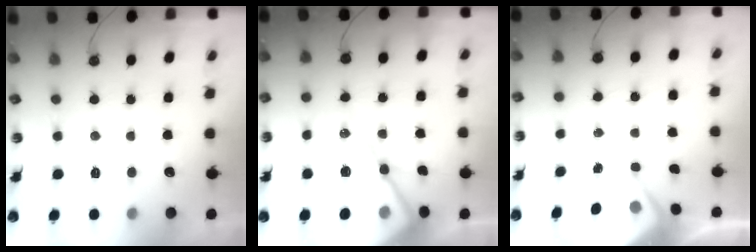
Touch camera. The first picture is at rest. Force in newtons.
{"total": 17.8, "press": 17.8, "slide": 1.6}
{"total": 3.9, "press": 3.8, "slide": 0.5}